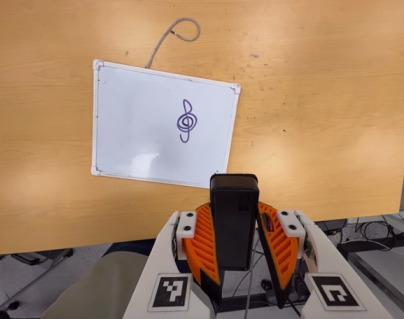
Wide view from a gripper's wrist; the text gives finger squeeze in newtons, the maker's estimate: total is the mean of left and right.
{"total": 8.3, "left": 6.7, "right": 9.9}